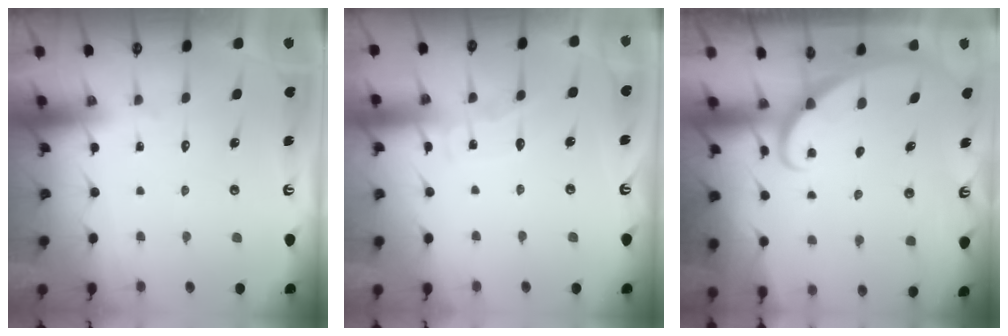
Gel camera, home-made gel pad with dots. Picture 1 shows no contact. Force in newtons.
{"total": 5.6, "press": 5.5, "slide": 0.6}
{"total": 1.8, "press": 1.8, "slide": 0.1}